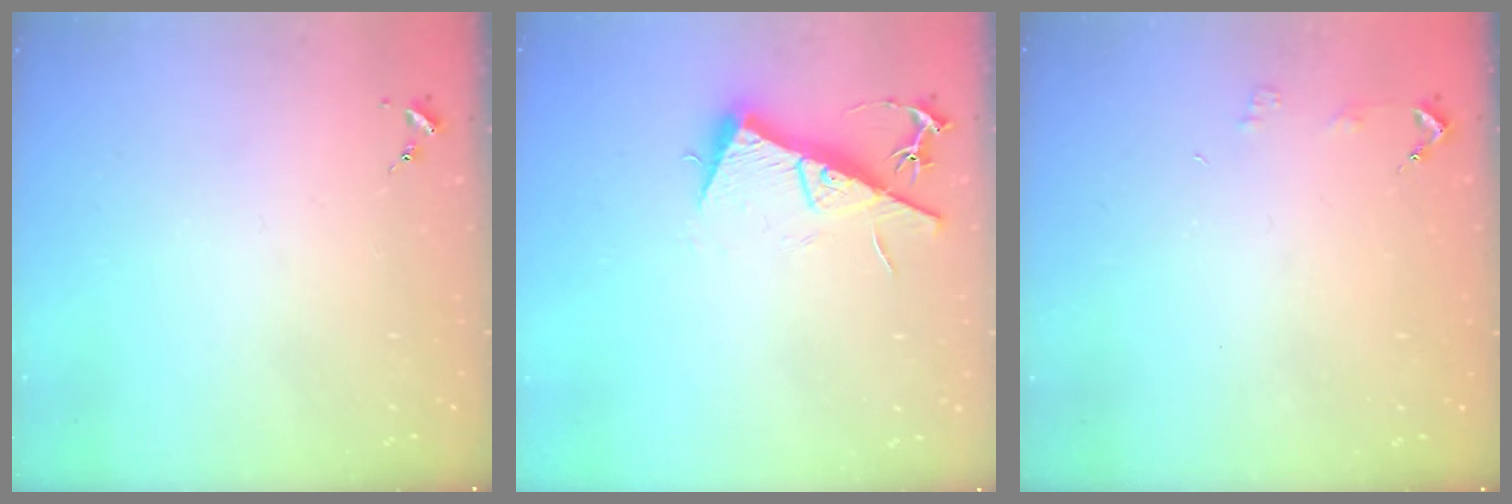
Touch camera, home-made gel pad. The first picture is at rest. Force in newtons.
{"total": 11.3, "press": 11.3, "slide": 0.4}
{"total": 2.9, "press": 2.9, "slide": 0.2}